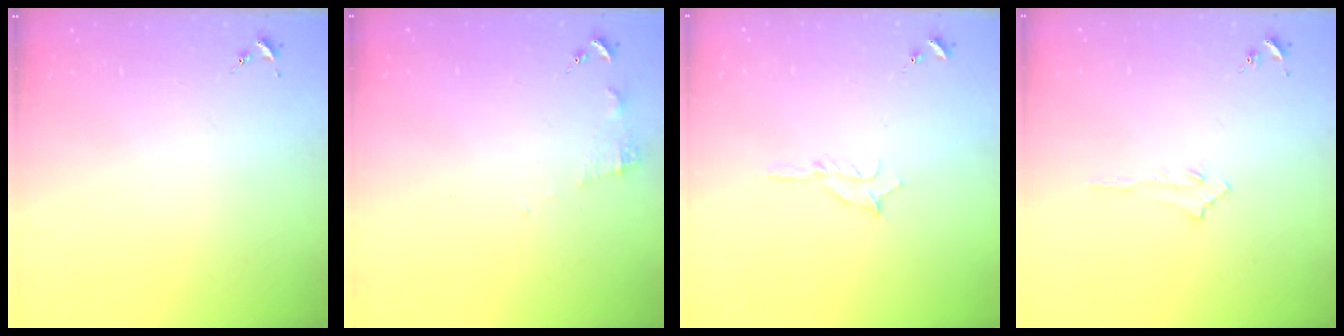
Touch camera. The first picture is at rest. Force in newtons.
{"total": 6.7, "press": 6.7, "slide": 0.5}
{"total": 5.0, "press": 5.0, "slide": 0.6}
{"total": 2.9, "press": 2.9, "slide": 0.4}